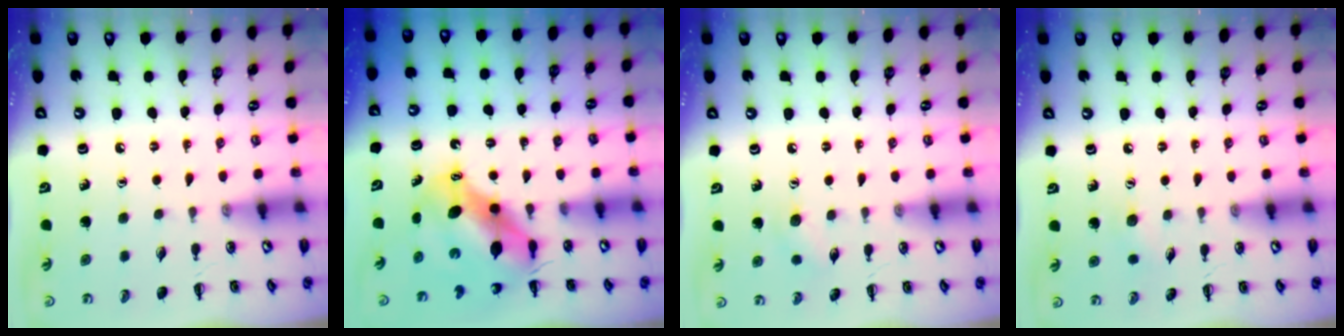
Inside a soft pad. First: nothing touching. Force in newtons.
{"total": 8.1, "press": 7.9, "slide": 1.6}
{"total": 5.9, "press": 5.7, "slide": 1.5}
{"total": 3.9, "press": 3.7, "slide": 1.0}